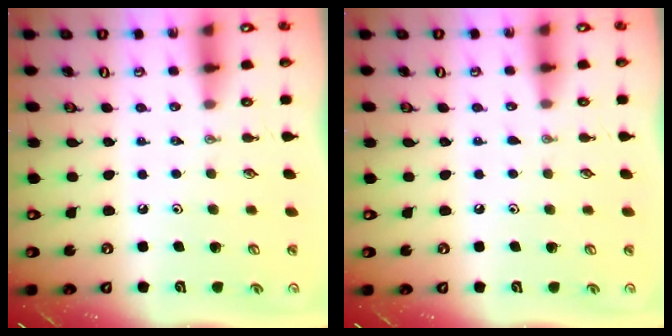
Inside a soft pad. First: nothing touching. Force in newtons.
{"total": 2.8, "press": 2.8, "slide": 0.3}